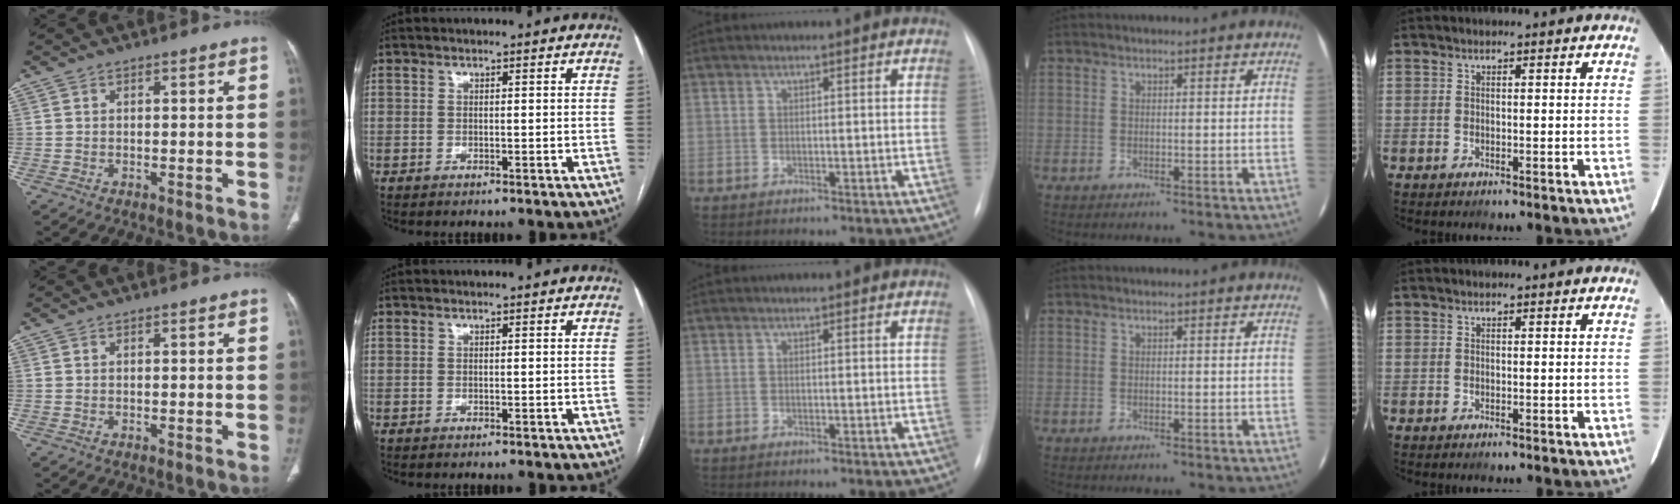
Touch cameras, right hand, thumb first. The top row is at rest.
{}